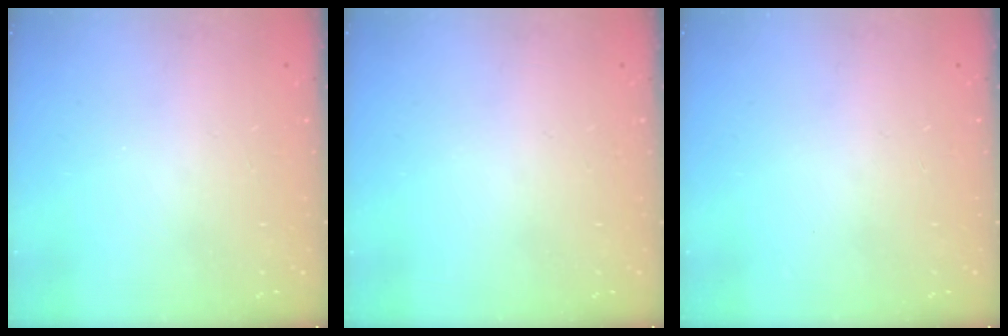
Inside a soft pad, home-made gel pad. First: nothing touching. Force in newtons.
{"total": 0.0}
{"total": 0.0}